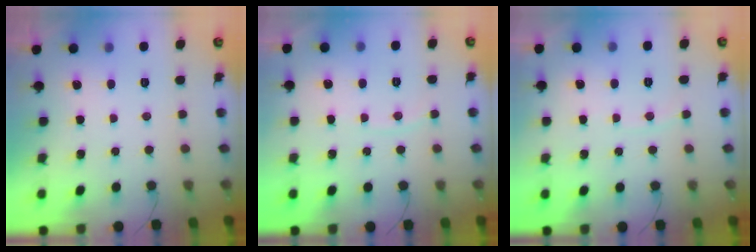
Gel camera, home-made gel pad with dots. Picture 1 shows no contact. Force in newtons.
{"total": 4.5, "press": 4.5, "slide": 0.5}
{"total": 2.8, "press": 2.7, "slide": 0.4}